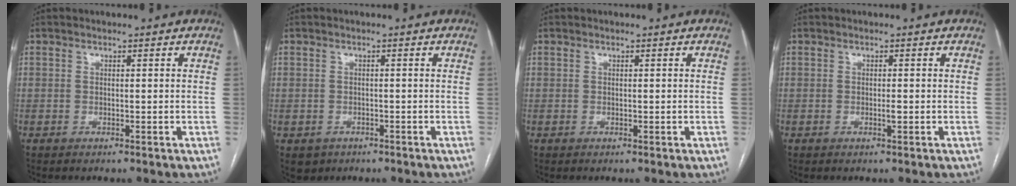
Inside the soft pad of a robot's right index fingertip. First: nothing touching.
{"total": 2.6, "force": [-1.4, 2.2, 0.5], "torque": [-0.005, 0.003, -0.015]}
{"total": 0.0}
{"total": 0.8, "force": [-0.2, -0.1, 0.8], "torque": [-0.017, -0.002, -0.003]}